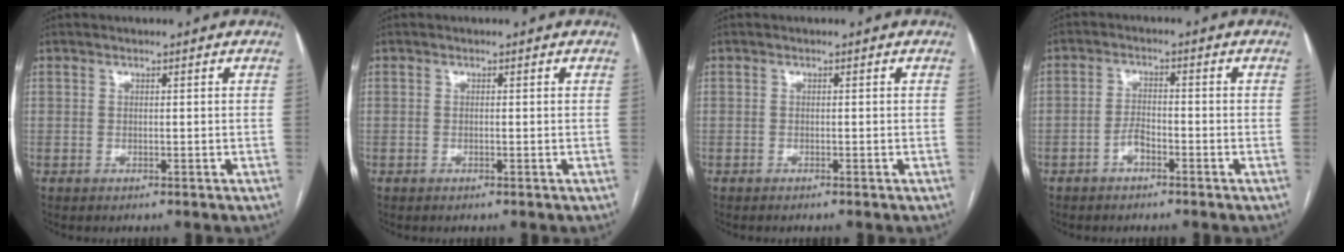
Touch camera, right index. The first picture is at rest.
{"total": 0.0}
{"total": 0.0}
{"total": 2.6, "force": [-1.7, 1.1, 1.7], "torque": [-0.031, 0.007, -0.033]}